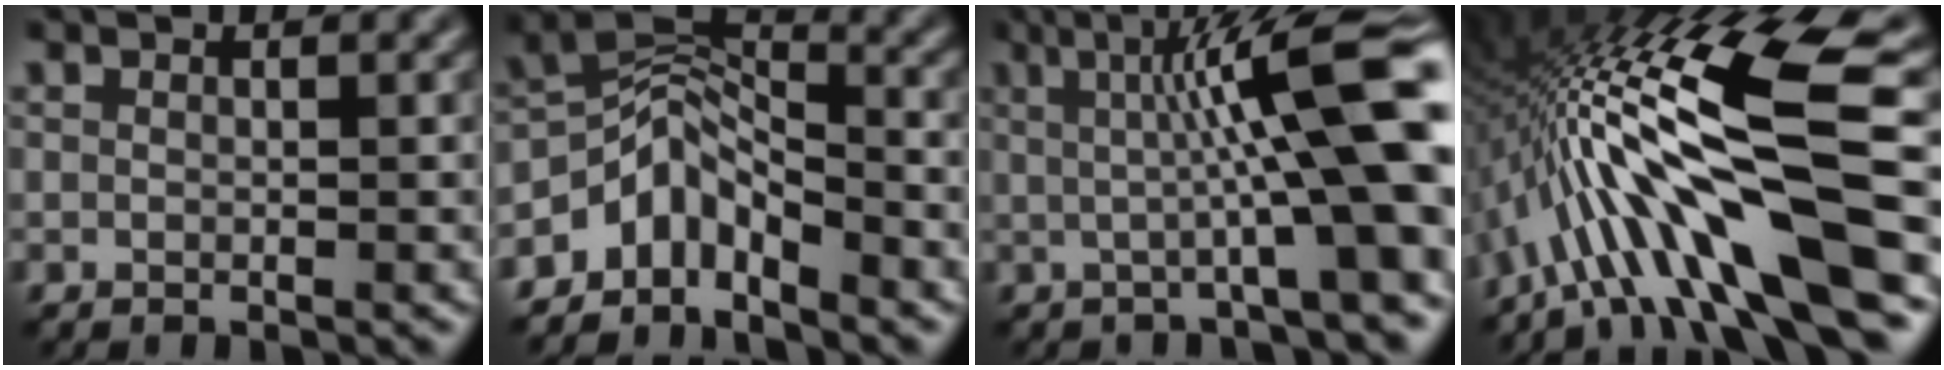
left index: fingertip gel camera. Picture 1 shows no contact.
{"total": 4.7, "force": [-3.4, 2.1, 2.6], "torque": [-0.037, 0.015, -0.072]}
{"total": 11.1, "force": [1.1, 1.9, 10.9], "torque": [-0.135, 0.010, 0.015]}
{"total": 16.6, "force": [-3.2, 3.2, 15.9], "torque": [-0.281, 0.028, -0.050]}